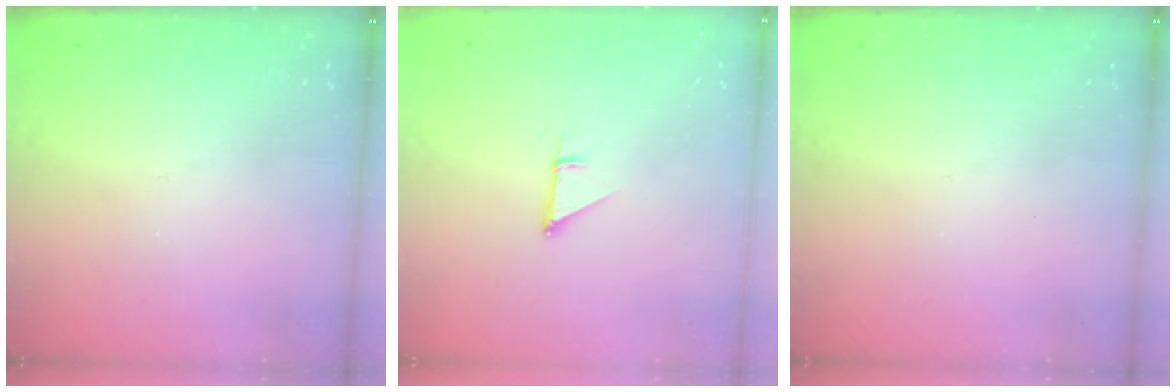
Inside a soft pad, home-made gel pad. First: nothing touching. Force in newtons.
{"total": 0.9, "press": 0.9, "slide": 0.1}
{"total": 0.0}